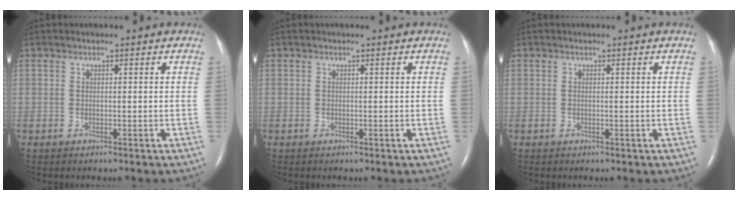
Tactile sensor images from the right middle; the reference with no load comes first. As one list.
[{"total": 0.0}, {"total": 0.0}]